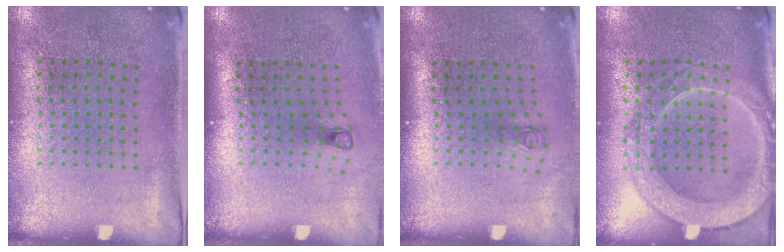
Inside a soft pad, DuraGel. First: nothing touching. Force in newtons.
{"total": 0.8, "press": 0.4, "slide": 0.7}
{"total": 0.7, "press": 0.3, "slide": 0.6}
{"total": 4.1, "press": 4.0, "slide": 0.5}